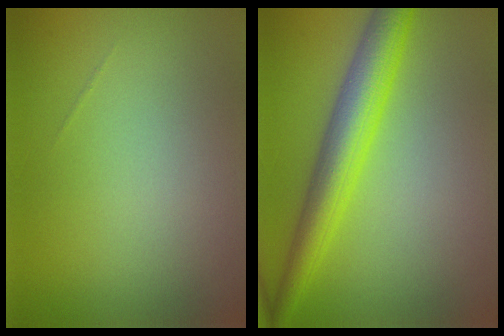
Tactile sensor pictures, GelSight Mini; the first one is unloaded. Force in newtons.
{"total": 5.6, "press": 5.6, "slide": 0.1}